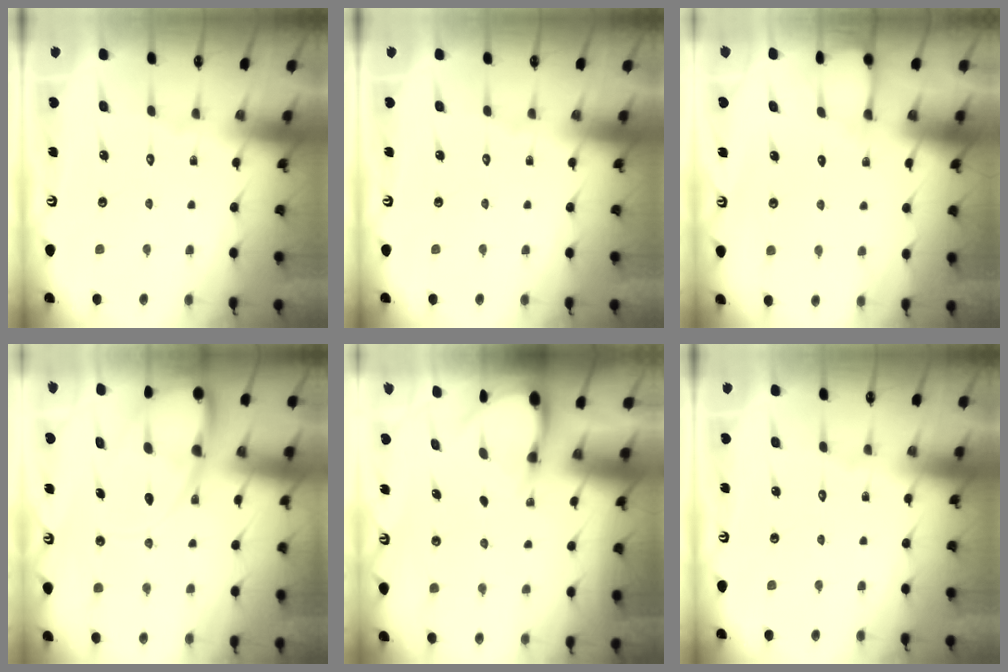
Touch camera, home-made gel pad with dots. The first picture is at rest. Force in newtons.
{"total": 0.0}
{"total": 3.3, "press": 3.3, "slide": 0.4}
{"total": 13.3, "press": 13.2, "slide": 1.3}
{"total": 3.5, "press": 3.5, "slide": 0.2}
{"total": 0.0}